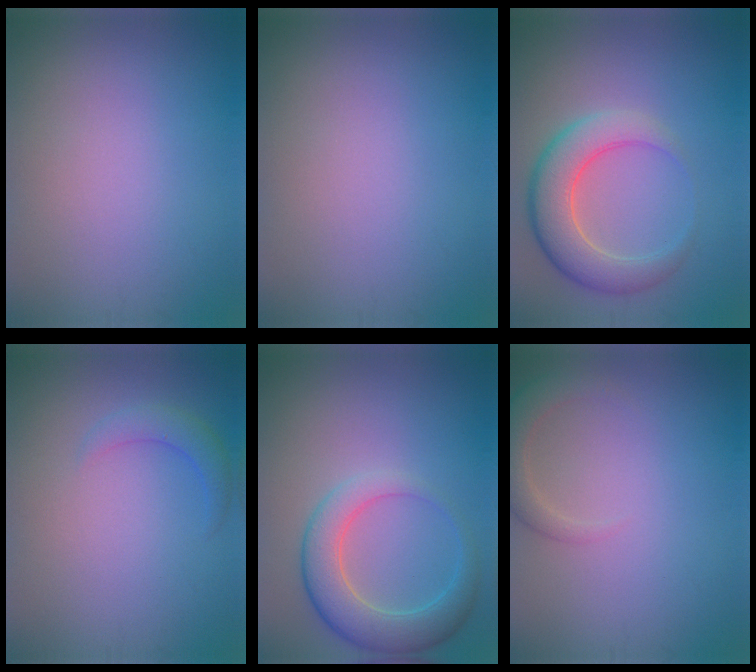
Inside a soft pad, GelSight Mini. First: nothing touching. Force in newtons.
{"total": 0.0}
{"total": 5.7, "press": 5.7, "slide": 0.3}
{"total": 2.0, "press": 2.0, "slide": 0.2}
{"total": 5.2, "press": 5.2, "slide": 0.3}
{"total": 2.4, "press": 2.4, "slide": 0.3}